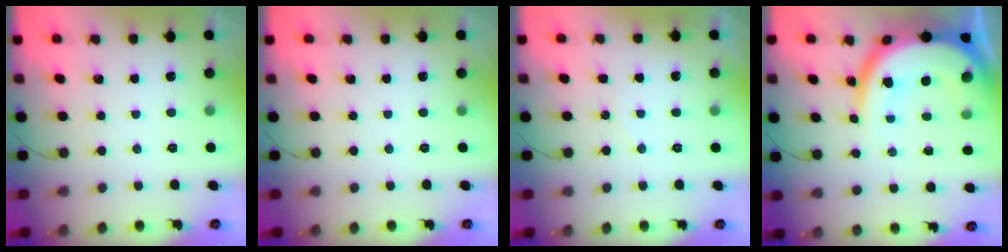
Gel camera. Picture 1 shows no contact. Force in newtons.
{"total": 0.0}
{"total": 4.9, "press": 4.8, "slide": 0.4}
{"total": 16.9, "press": 16.8, "slide": 1.5}